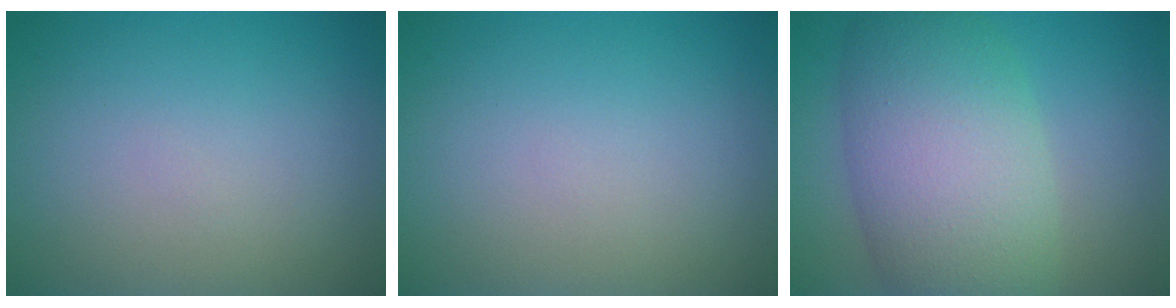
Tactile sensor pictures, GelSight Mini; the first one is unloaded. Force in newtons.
{"total": 0.0}
{"total": 10.1, "press": 10.1, "slide": 0.1}